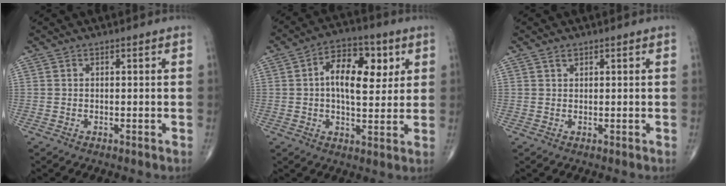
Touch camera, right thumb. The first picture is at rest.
{"total": 12.3, "force": [2.9, 6.7, 9.9], "torque": [-0.127, 0.001, 0.038]}
{"total": 1.0, "force": [0.7, 0.5, 0.4], "torque": [-0.005, -0.002, 0.011]}